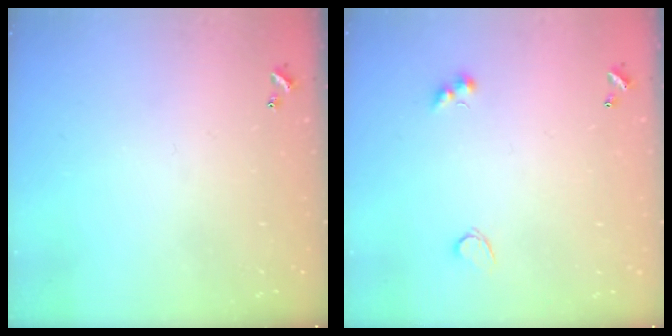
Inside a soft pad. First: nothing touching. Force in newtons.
{"total": 2.8, "press": 2.6, "slide": 0.9}